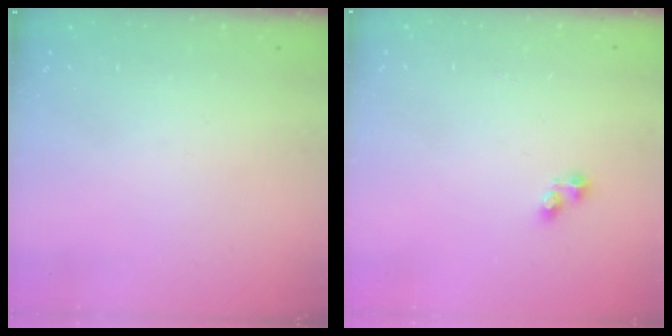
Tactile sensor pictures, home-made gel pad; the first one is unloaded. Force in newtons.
{"total": 2.8, "press": 2.8, "slide": 0.4}